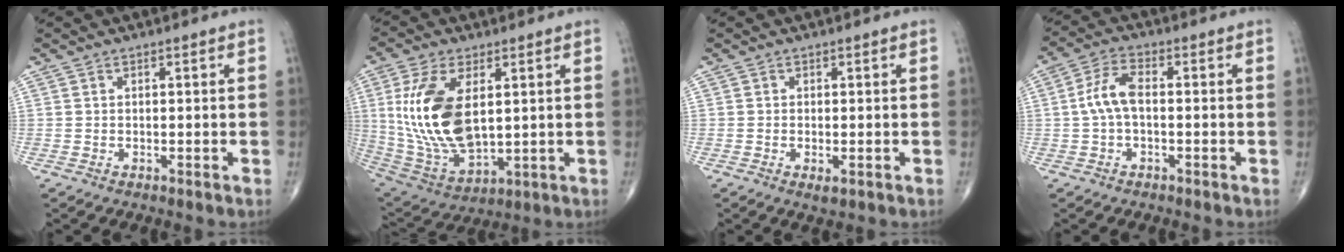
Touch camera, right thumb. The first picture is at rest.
{"total": 18.0, "force": [3.0, 9.4, 15.0], "torque": [-0.301, -0.021, 0.071]}
{"total": 1.6, "force": [-0.6, 0.7, 1.4], "torque": [-0.026, -0.004, -0.008]}
{"total": 6.1, "force": [-0.2, 2.9, 5.4], "torque": [-0.115, 0.019, -0.012]}